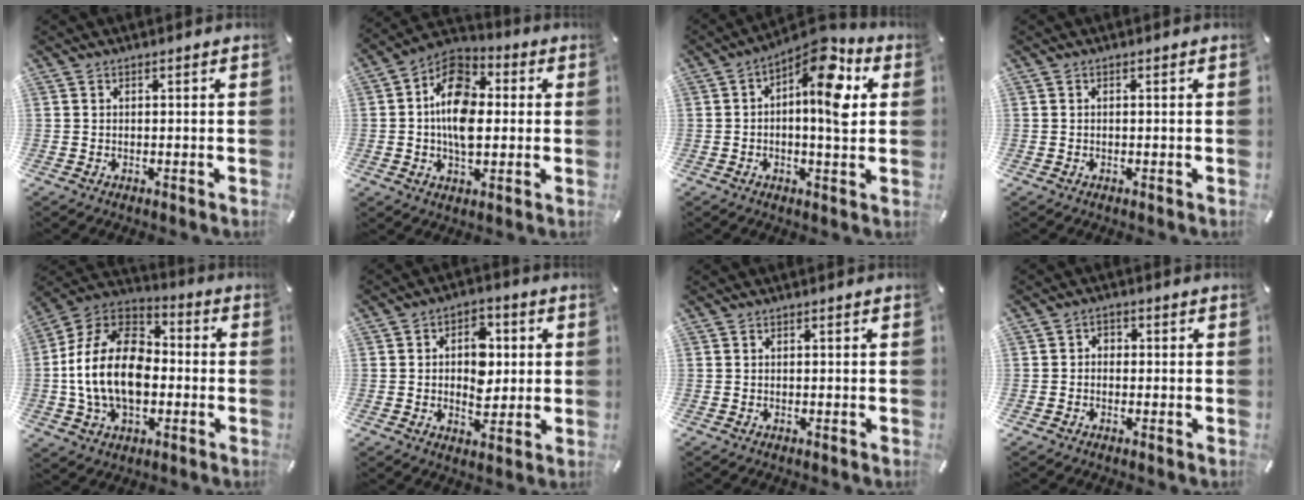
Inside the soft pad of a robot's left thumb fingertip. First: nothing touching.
{"total": 12.8, "force": [0.1, 8.6, 9.5], "torque": [-0.177, 0.006, 0.000]}
{"total": 12.7, "force": [4.3, 4.8, 10.9], "torque": [-0.148, -0.039, 0.068]}
{"total": 0.0}
{"total": 19.1, "force": [-3.3, 13.3, 13.3], "torque": [-0.284, 0.026, -0.063]}
{"total": 8.9, "force": [0.7, 6.6, 5.9], "torque": [-0.073, 0.001, 0.009]}
{"total": 0.0}
{"total": 2.2, "force": [-1.1, 1.8, 0.5], "torque": [-0.009, 0.011, -0.025]}